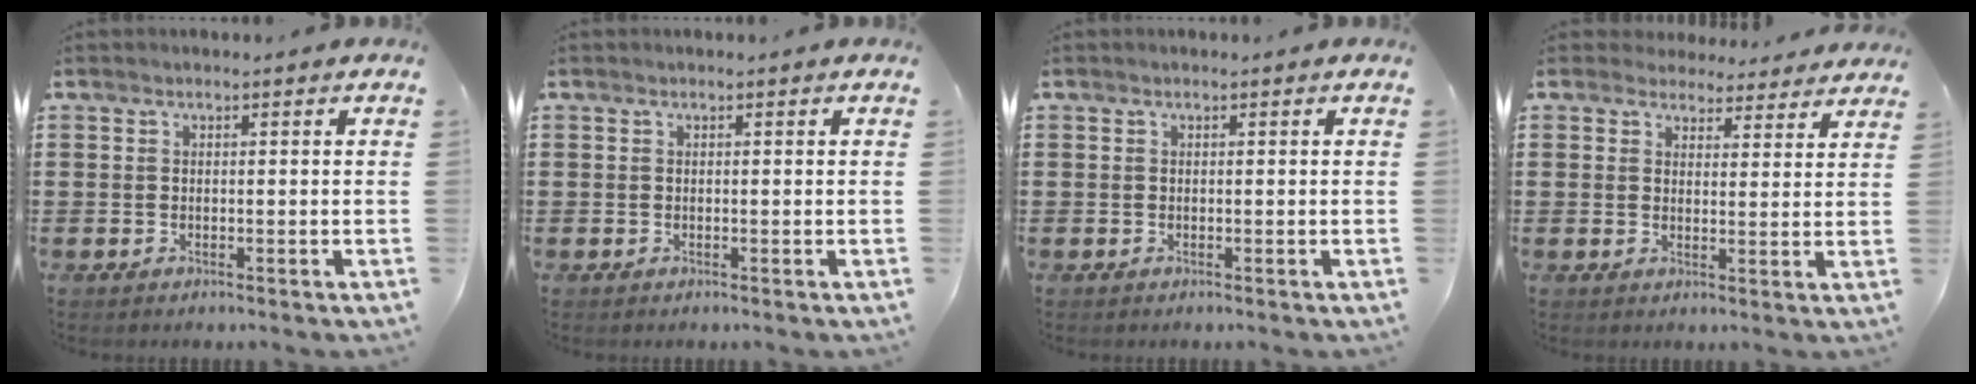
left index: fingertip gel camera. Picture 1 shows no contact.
{"total": 0.0}
{"total": 0.0}
{"total": 3.7, "force": [3.6, 1.0, 0.3], "torque": [-0.011, -0.014, 0.065]}